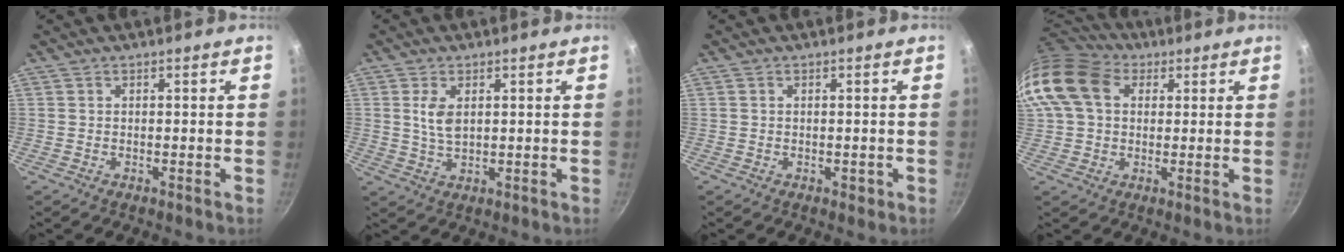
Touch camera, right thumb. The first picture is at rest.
{"total": 4.4, "force": [1.1, 2.4, 3.5], "torque": [-0.068, -0.010, 0.026]}
{"total": 1.4, "force": [-0.3, 1.1, 0.9], "torque": [-0.008, 0.002, -0.004]}
{"total": 15.2, "force": [4.0, 11.5, 9.2], "torque": [-0.179, 0.025, 0.058]}